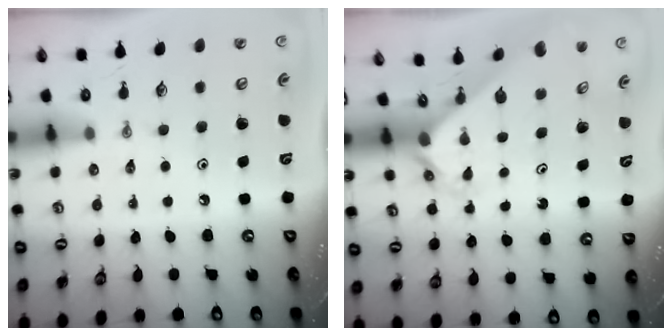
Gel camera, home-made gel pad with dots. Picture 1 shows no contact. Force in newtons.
{"total": 2.4, "press": 2.3, "slide": 0.2}